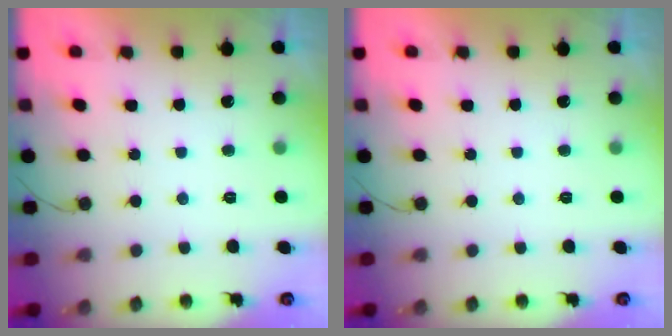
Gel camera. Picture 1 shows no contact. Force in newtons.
{"total": 0.0}